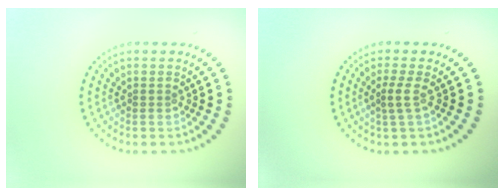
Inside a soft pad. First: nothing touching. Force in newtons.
{"total": 1.4, "press": 0.9, "slide": 1.0}